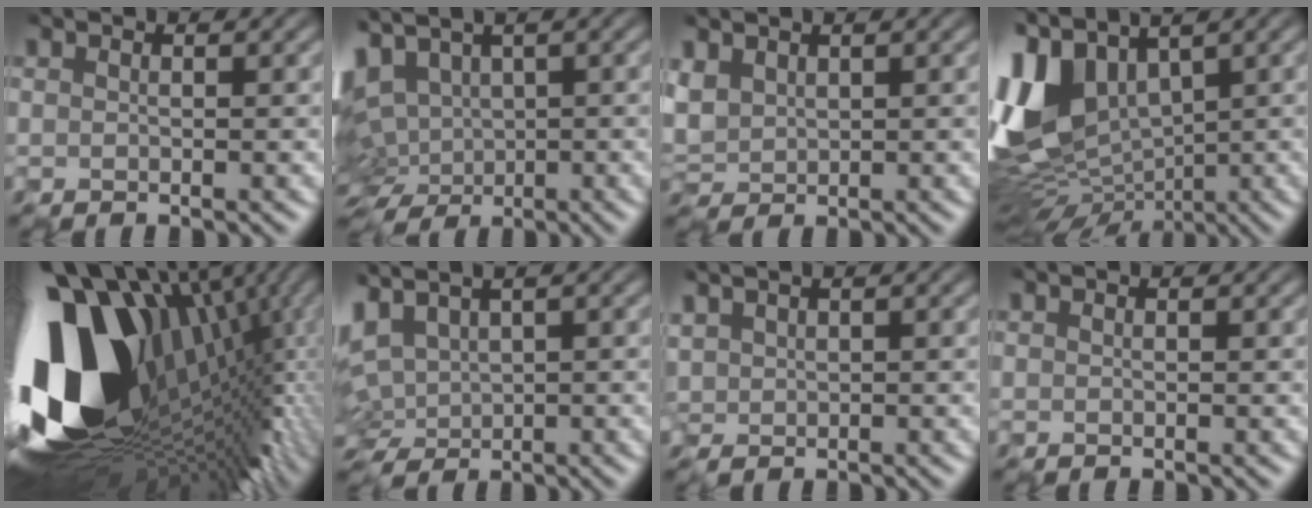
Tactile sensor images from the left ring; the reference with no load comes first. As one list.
[{"total": 6.8, "force": [-1.0, 4.7, 4.8], "torque": [-0.087, -0.019, -0.004]}, {"total": 2.3, "force": [1.0, 1.7, 1.2], "torque": [-0.039, 0.006, 0.020]}, {"total": 11.0, "force": [1.0, 6.8, 8.7], "torque": [-0.213, 0.004, 0.026]}, {"total": 19.1, "force": [-0.8, 11.8, 15.0], "torque": [-0.298, -0.048, 0.011]}, {"total": 4.9, "force": [0.9, 3.2, 3.6], "torque": [-0.091, 0.002, 0.018]}, {"total": 1.1, "force": [0.6, 0.9, 0.2], "torque": [-0.012, 0.004, 0.016]}, {"total": 0.0}]